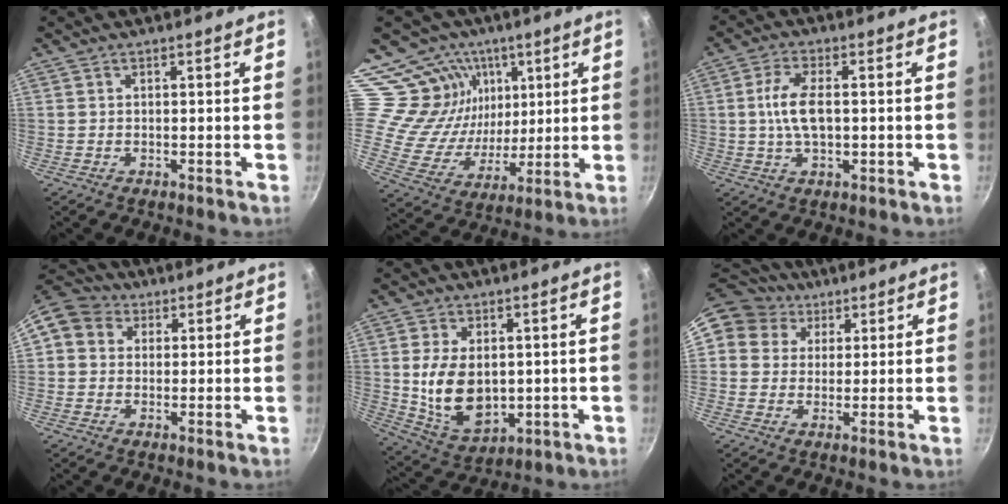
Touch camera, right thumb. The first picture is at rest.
{"total": 16.0, "force": [8.6, 12.5, 4.9], "torque": [-0.045, -0.060, 0.152]}
{"total": 7.6, "force": [0.2, 3.7, 6.6], "torque": [-0.127, 0.010, 0.001]}
{"total": 9.1, "force": [2.4, 7.9, 4.0], "torque": [-0.058, 0.019, 0.024]}
{"total": 12.7, "force": [0.8, 8.4, 9.5], "torque": [-0.153, -0.019, 0.037]}
{"total": 10.0, "force": [4.5, 8.4, 2.8], "torque": [-0.023, 0.003, 0.064]}